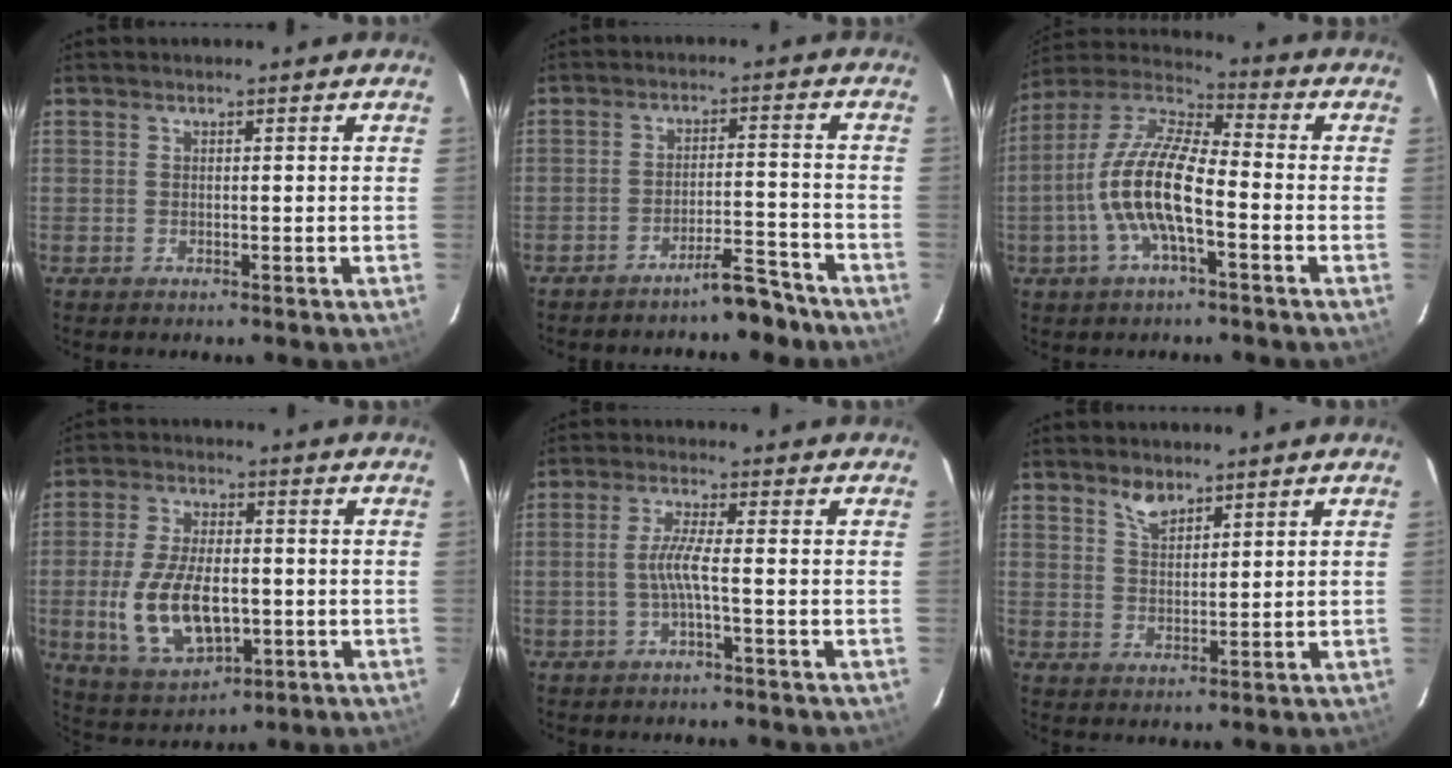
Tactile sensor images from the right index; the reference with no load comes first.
{"total": 6.4, "force": [-5.6, 1.5, 2.7], "torque": [-0.051, 0.018, -0.074]}
{"total": 13.9, "force": [-3.8, 4.2, 12.7], "torque": [-0.258, 0.004, -0.079]}
{"total": 14.0, "force": [-2.4, 7.2, 11.8], "torque": [-0.244, -0.009, -0.030]}
{"total": 3.6, "force": [-1.3, -0.6, 3.4], "torque": [-0.074, 0.001, -0.022]}
{"total": 3.7, "force": [2.9, 1.7, 1.7], "torque": [-0.027, 0.004, 0.053]}